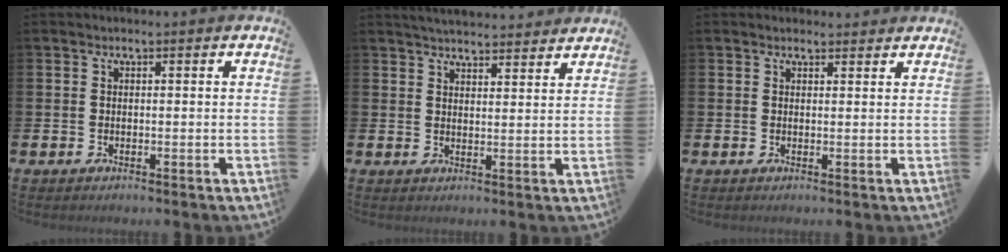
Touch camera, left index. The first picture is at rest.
{"total": 4.0, "force": [4.0, 0.3, 0.3], "torque": [-0.013, -0.021, 0.073]}
{"total": 1.2, "force": [1.1, 0.4, 0.1], "torque": [0.006, 0.000, 0.018]}